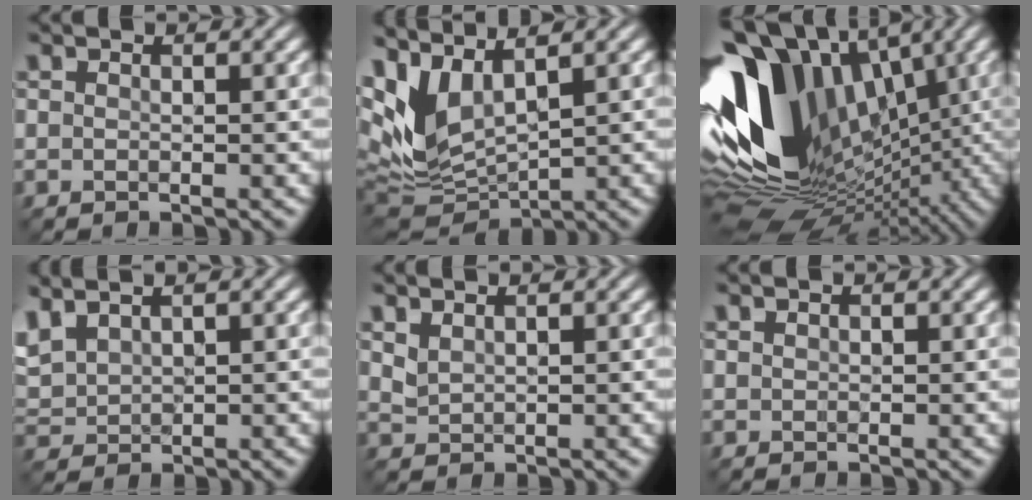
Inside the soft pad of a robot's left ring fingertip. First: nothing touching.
{"total": 7.1, "force": [2.7, 3.4, 5.6], "torque": [-0.142, -0.002, 0.068]}
{"total": 15.9, "force": [0.3, 11.1, 11.3], "torque": [-0.226, 0.018, 0.006]}
{"total": 2.8, "force": [1.8, 1.5, 1.5], "torque": [-0.052, 0.014, 0.049]}
{"total": 0.9, "force": [0.8, 0.3, 0.4], "torque": [-0.014, 0.002, 0.028]}
{"total": 0.0}